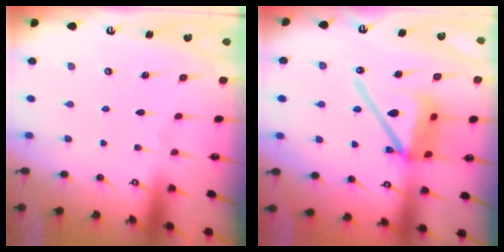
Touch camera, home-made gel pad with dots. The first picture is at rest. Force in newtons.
{"total": 15.2, "press": 15.0, "slide": 2.0}